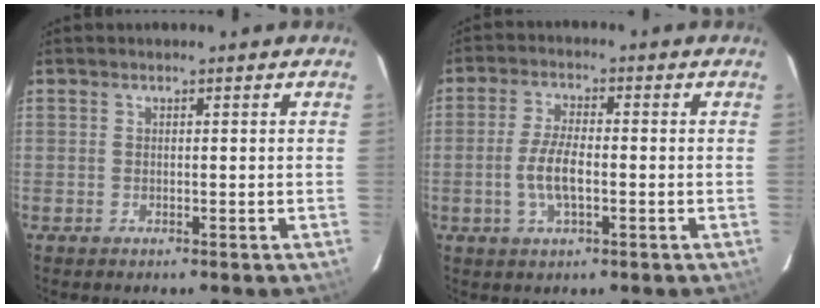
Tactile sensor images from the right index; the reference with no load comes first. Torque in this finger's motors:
{"motor_torque": [1.23, -0.26, 0.69, 0.15]}